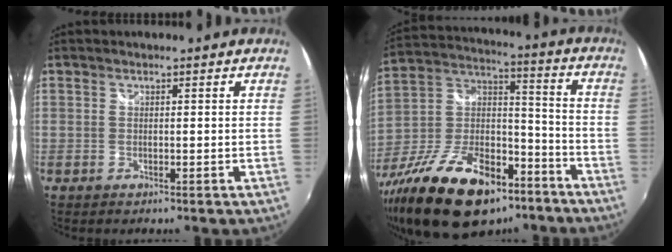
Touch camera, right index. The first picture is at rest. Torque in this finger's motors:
{"motor_torque": [1.14, -1.00, 0.87, 0.21]}